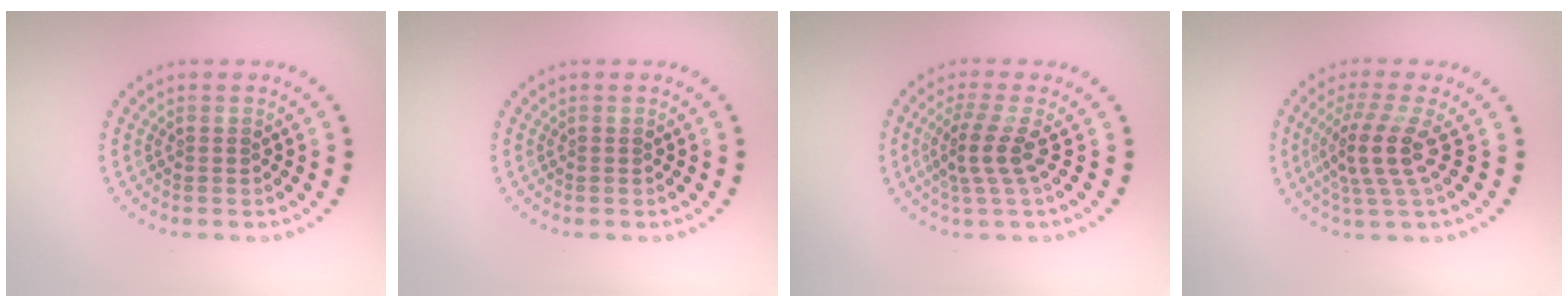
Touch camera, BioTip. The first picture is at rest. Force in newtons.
{"total": 0.0}
{"total": 2.9, "press": 2.0, "slide": 2.1}
{"total": 3.9, "press": 2.8, "slide": 2.7}